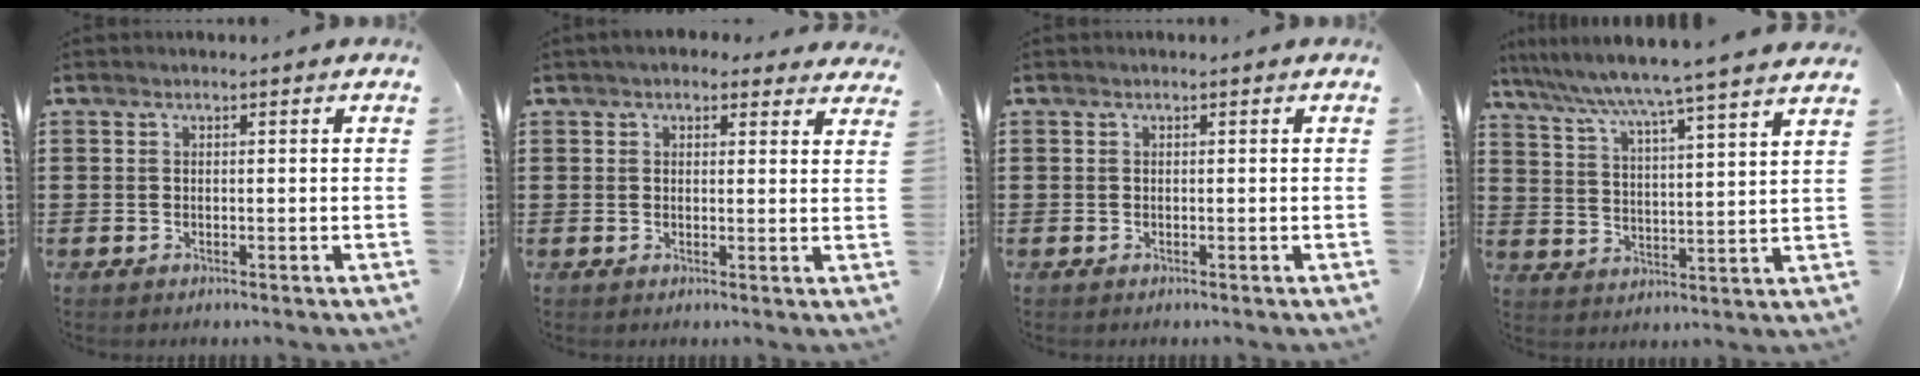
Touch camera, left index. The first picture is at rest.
{"total": 2.9, "force": [2.4, 1.2, 1.1], "torque": [-0.019, -0.001, 0.043]}
{"total": 0.0}
{"total": 5.8, "force": [5.2, -1.5, 2.2], "torque": [-0.067, -0.047, 0.079]}